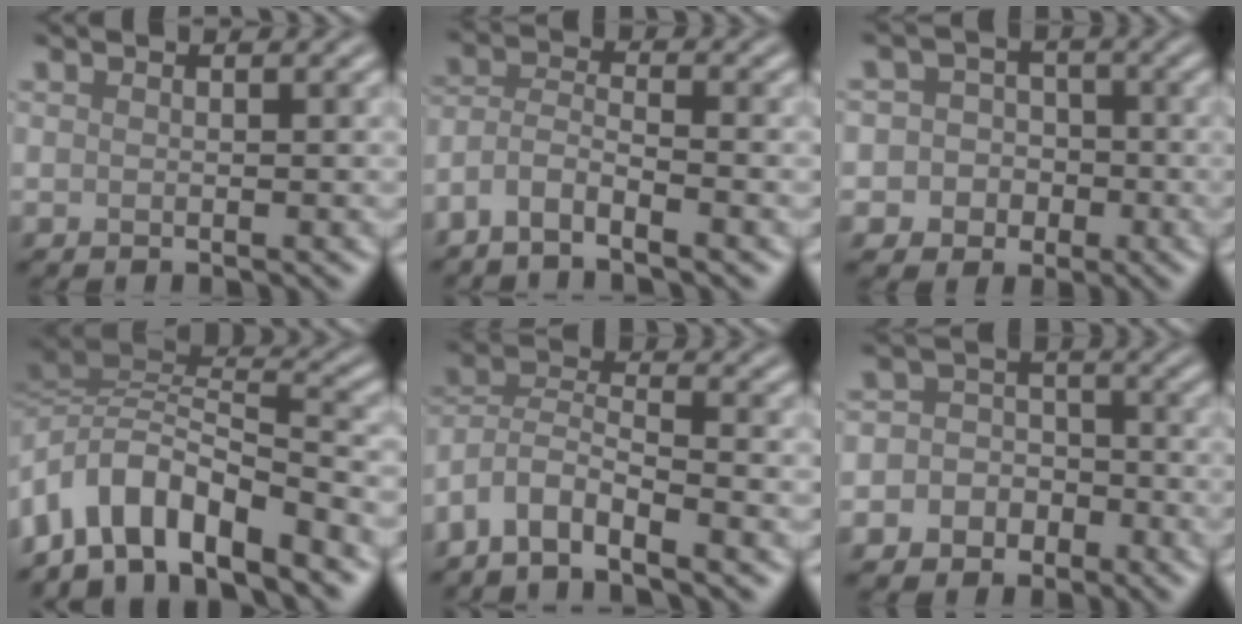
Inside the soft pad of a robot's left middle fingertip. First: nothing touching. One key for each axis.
{"total": 3.2, "fx": -2.4, "fy": 0.7, "fz": 2.0, "tx": -0.042, "ty": 0.001, "tz": -0.059}
{"total": 5.5, "fx": -1.5, "fy": 5.2, "fz": 0.9, "tx": 0.006, "ty": 0.013, "tz": -0.052}
{"total": 8.4, "fx": -4.5, "fy": 3.3, "fz": 6.3, "tx": -0.096, "ty": 0.009, "tz": -0.092}
{"total": 5.8, "fx": -4.4, "fy": 1.8, "fz": 3.3, "tx": -0.060, "ty": 0.001, "tz": -0.091}
{"total": 5.6, "fx": -2.7, "fy": 4.8, "fz": 1.2, "tx": 0.004, "ty": 0.006, "tz": -0.061}